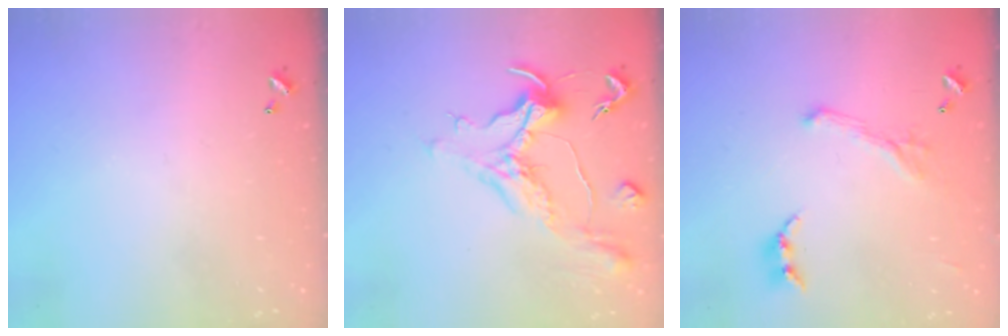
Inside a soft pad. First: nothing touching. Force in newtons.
{"total": 1.6, "press": 1.5, "slide": 0.6}
{"total": 1.1, "press": 0.6, "slide": 0.9}